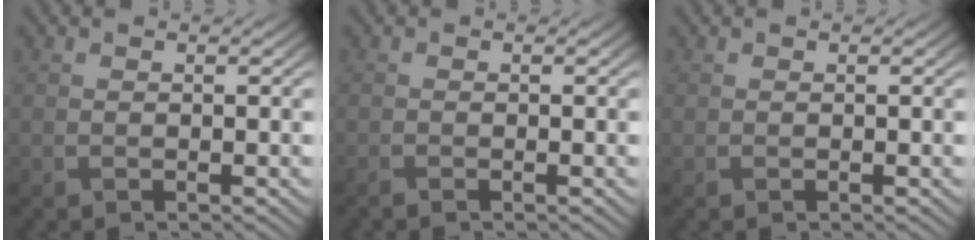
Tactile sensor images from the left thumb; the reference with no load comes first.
{"total": 0.8, "force": [-0.8, 0.1, 0.3], "torque": [-0.007, -0.004, -0.016]}
{"total": 0.0}